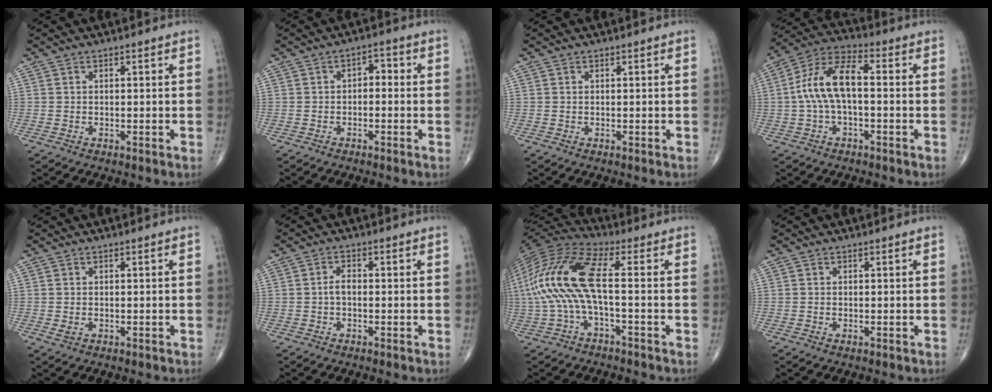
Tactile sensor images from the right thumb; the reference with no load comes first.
{"total": 2.6, "force": [-0.3, 1.6, 2.0], "torque": [-0.016, 0.016, -0.015]}
{"total": 0.0}
{"total": 11.2, "force": [-0.2, 5.1, 9.9], "torque": [-0.203, 0.040, -0.011]}
{"total": 1.0, "force": [-0.1, 0.6, 0.8], "torque": [-0.016, 0.001, 0.003]}
{"total": 1.9, "force": [-0.3, 1.0, 1.5], "torque": [-0.025, 0.005, -0.009]}
{"total": 15.2, "force": [-0.8, 4.4, 14.5], "torque": [-0.333, 0.045, -0.023]}
{"total": 0.0}